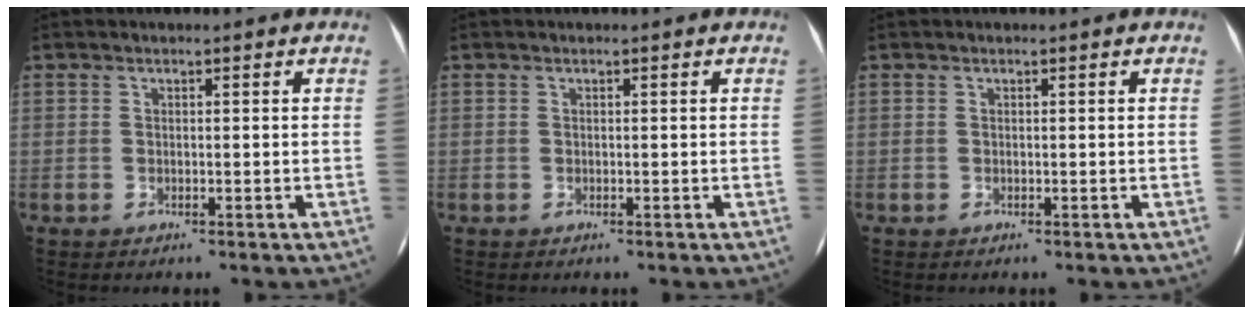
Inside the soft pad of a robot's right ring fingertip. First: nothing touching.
{"total": 0.0}
{"total": 0.0}